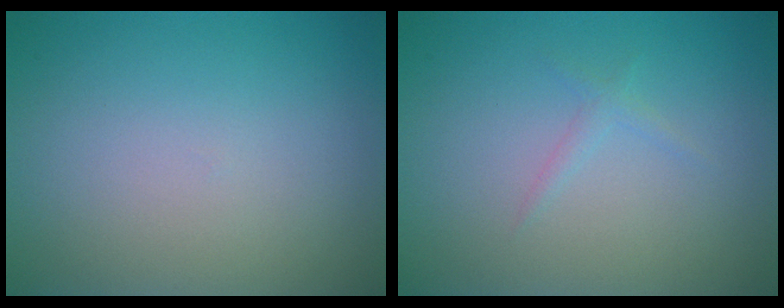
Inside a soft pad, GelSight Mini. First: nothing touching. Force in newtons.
{"total": 0.7, "press": 0.7, "slide": 0.1}